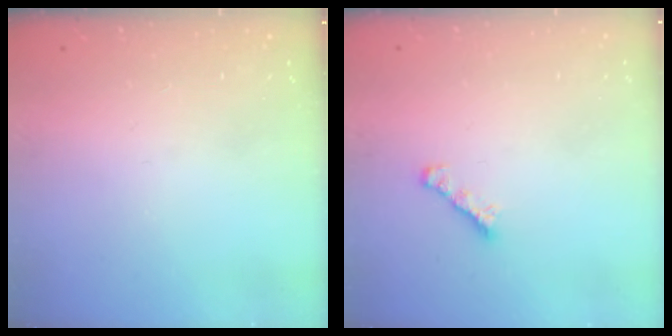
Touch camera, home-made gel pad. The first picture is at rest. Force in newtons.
{"total": 1.6, "press": 1.4, "slide": 0.6}